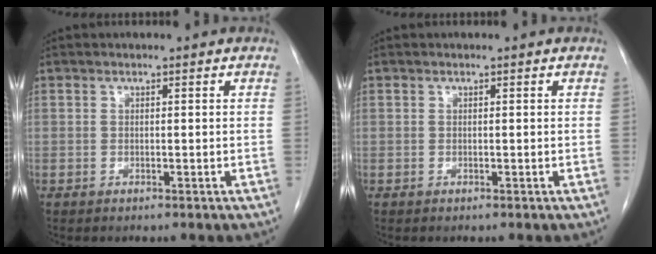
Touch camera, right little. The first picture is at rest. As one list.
[{"total": 0.0}]